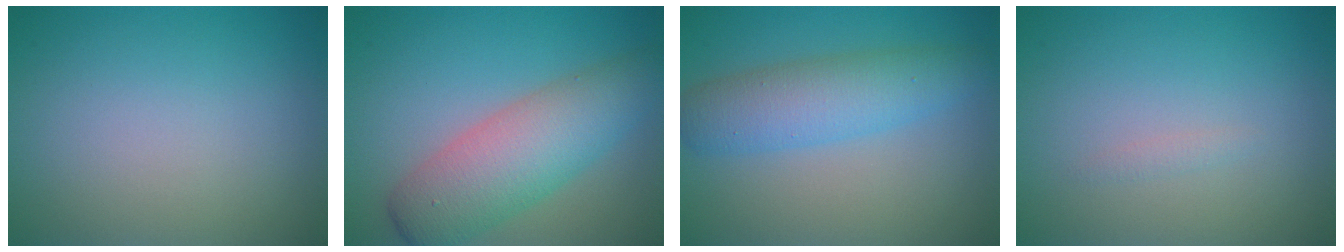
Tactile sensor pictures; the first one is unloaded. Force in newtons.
{"total": 6.9, "press": 6.9, "slide": 0.3}
{"total": 5.1, "press": 5.0, "slide": 0.2}
{"total": 0.5, "press": 0.5, "slide": 0.0}